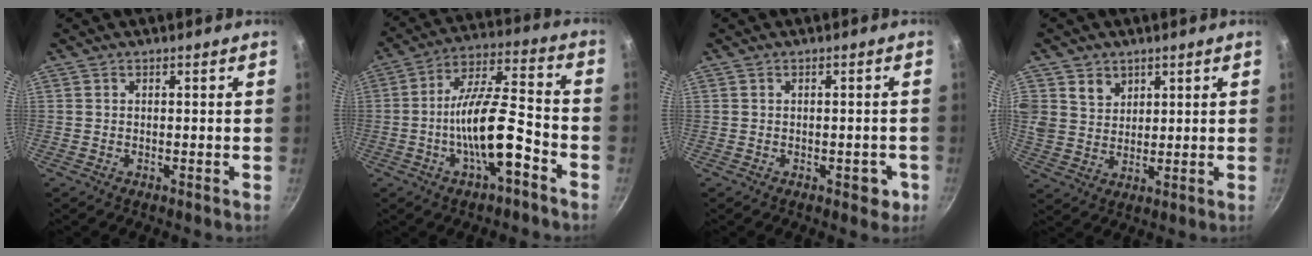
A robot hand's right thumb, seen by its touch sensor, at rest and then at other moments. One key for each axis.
{"total": 13.9, "fx": -5.5, "fy": 4.4, "fz": 12.0, "tx": -0.198, "ty": 0.049, "tz": -0.100}
{"total": 3.3, "fx": -1.1, "fy": 2.0, "fz": 2.4, "tx": -0.003, "ty": 0.015, "tz": -0.010}
{"total": 9.0, "fx": 4.2, "fy": 7.3, "fz": 3.2, "tx": -0.049, "ty": -0.009, "tz": 0.088}